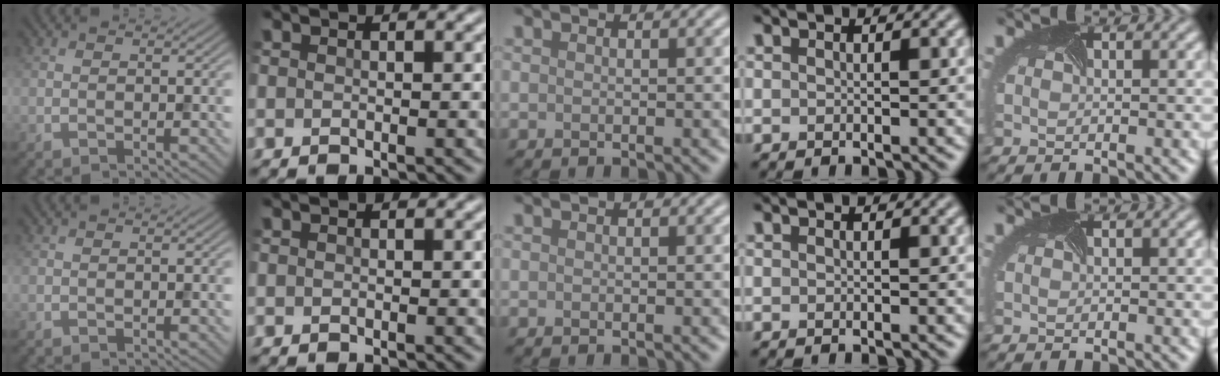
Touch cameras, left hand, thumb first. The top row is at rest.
{}